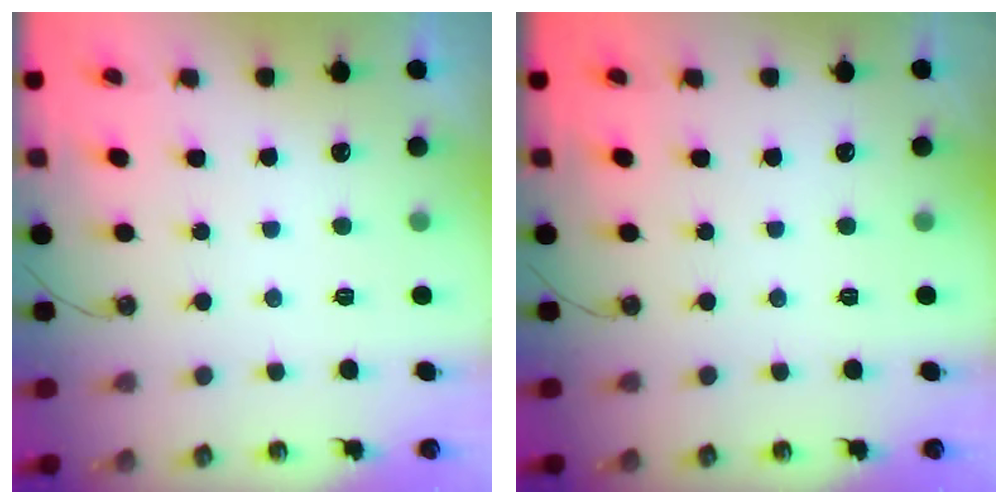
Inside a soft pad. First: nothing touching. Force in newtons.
{"total": 0.0}